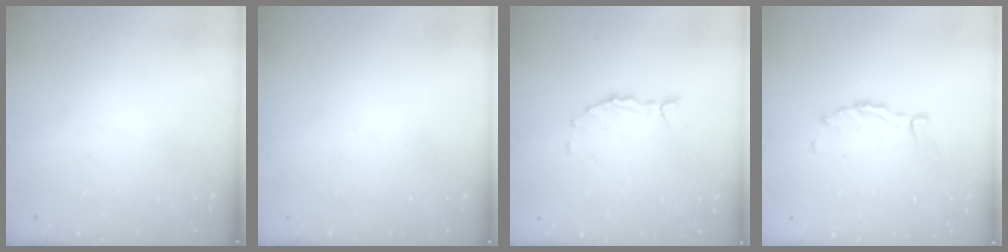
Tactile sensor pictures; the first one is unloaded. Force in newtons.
{"total": 0.0}
{"total": 1.9, "press": 1.9, "slide": 0.3}
{"total": 3.9, "press": 3.9, "slide": 0.3}